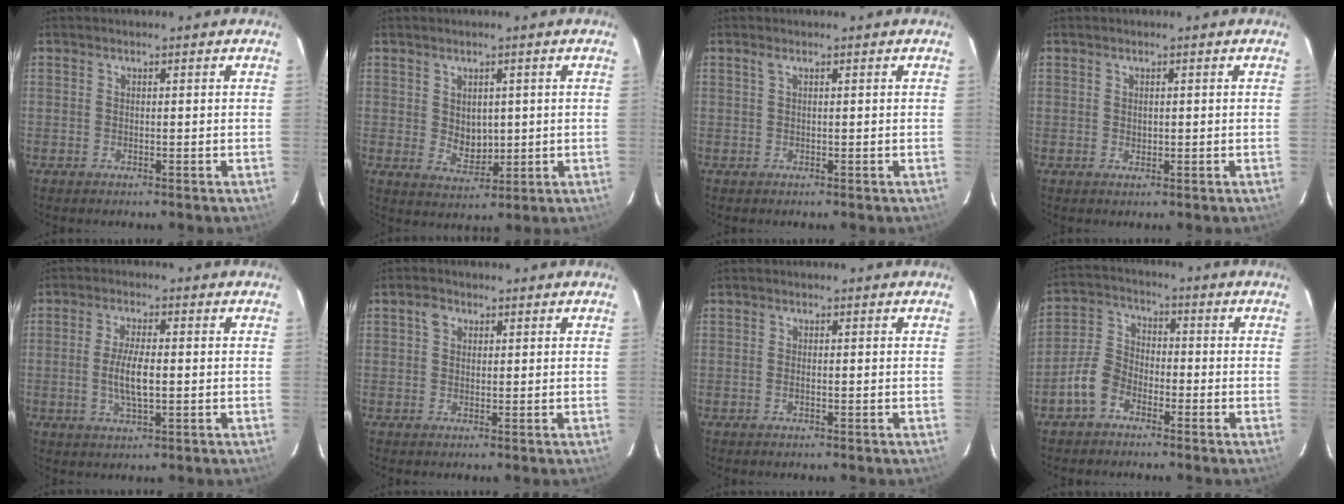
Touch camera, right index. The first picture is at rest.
{"total": 4.6, "force": [0.9, 3.7, 2.7], "torque": [-0.042, -0.004, 0.027]}
{"total": 0.6, "force": [0.3, -0.1, 0.5], "torque": [-0.012, 0.004, 0.005]}
{"total": 0.8, "force": [0.2, 0.7, 0.3], "torque": [-0.003, 0.000, 0.006]}
{"total": 5.8, "force": [-0.6, 1.6, 5.5], "torque": [-0.109, -0.005, -0.009]}
{"total": 2.2, "force": [0.8, 1.8, 1.0], "torque": [-0.017, 0.010, 0.013]}
{"total": 0.7, "force": [-0.2, 0.2, 0.6], "torque": [-0.014, 0.001, -0.005]}
{"total": 7.0, "force": [-4.1, 4.7, 3.2], "torque": [-0.074, 0.021, -0.087]}